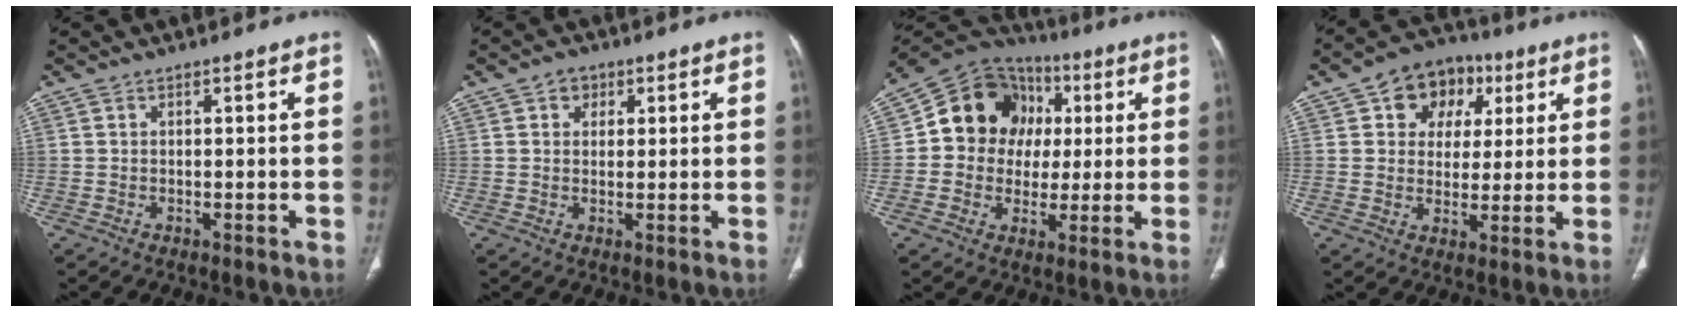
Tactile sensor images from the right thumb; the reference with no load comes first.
{"total": 3.1, "force": [1.3, 2.6, 1.1], "torque": [0.004, -0.003, 0.016]}
{"total": 16.3, "force": [2.3, 14.2, 7.7], "torque": [-0.084, 0.027, 0.034]}
{"total": 11.7, "force": [4.6, 9.3, 5.4], "torque": [-0.034, -0.001, 0.068]}